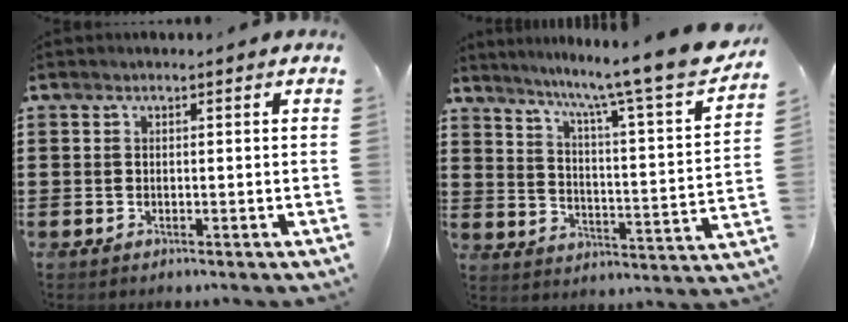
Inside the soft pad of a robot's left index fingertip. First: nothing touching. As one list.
[{"total": 9.5, "force": [8.0, -1.0, 4.9], "torque": [-0.101, -0.076, 0.120]}]